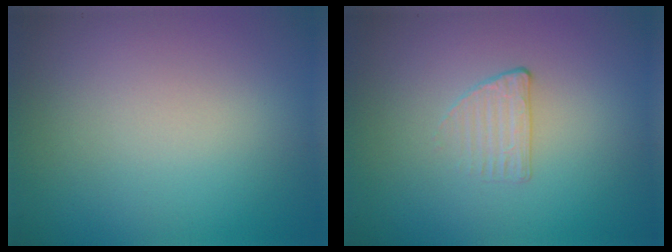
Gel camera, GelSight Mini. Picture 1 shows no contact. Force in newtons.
{"total": 1.2, "press": 0.6, "slide": 1.0}